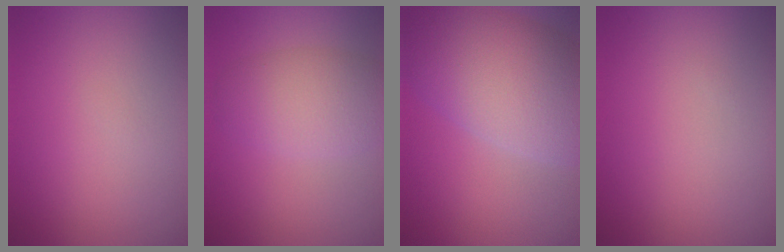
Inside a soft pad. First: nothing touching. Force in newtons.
{"total": 4.8, "press": 4.8, "slide": 0.1}
{"total": 10.4, "press": 10.4, "slide": 0.2}
{"total": 0.0}